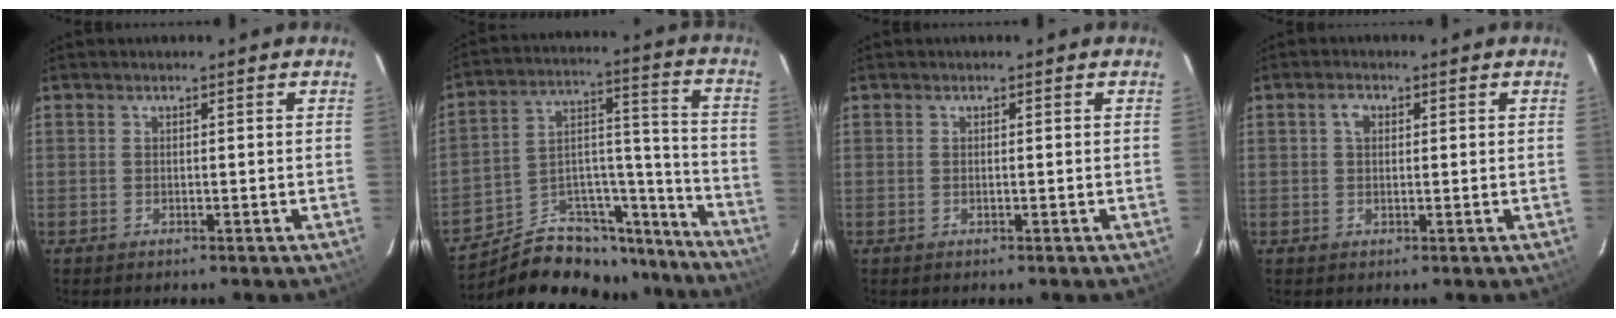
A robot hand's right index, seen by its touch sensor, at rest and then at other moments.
{"total": 23.2, "force": [-19.5, 10.0, 7.6], "torque": [-0.123, 0.075, -0.274]}
{"total": 0.0}
{"total": 2.0, "force": [0.5, 1.4, 1.3], "torque": [-0.024, 0.009, 0.008]}